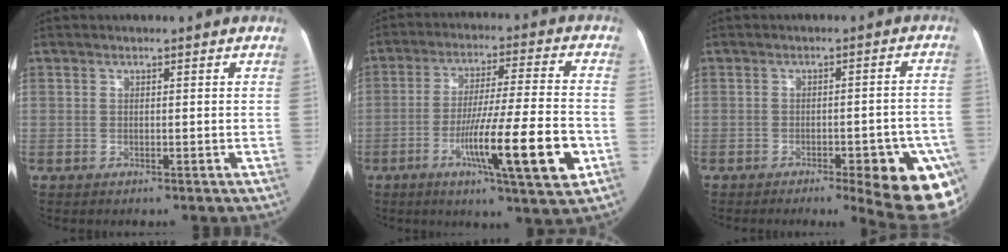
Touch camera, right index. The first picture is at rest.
{"total": 15.5, "force": [-5.6, 0.3, 14.5], "torque": [-0.231, -0.015, -0.089]}
{"total": 13.0, "force": [-7.0, 2.2, 10.7], "torque": [-0.050, 0.018, -0.080]}